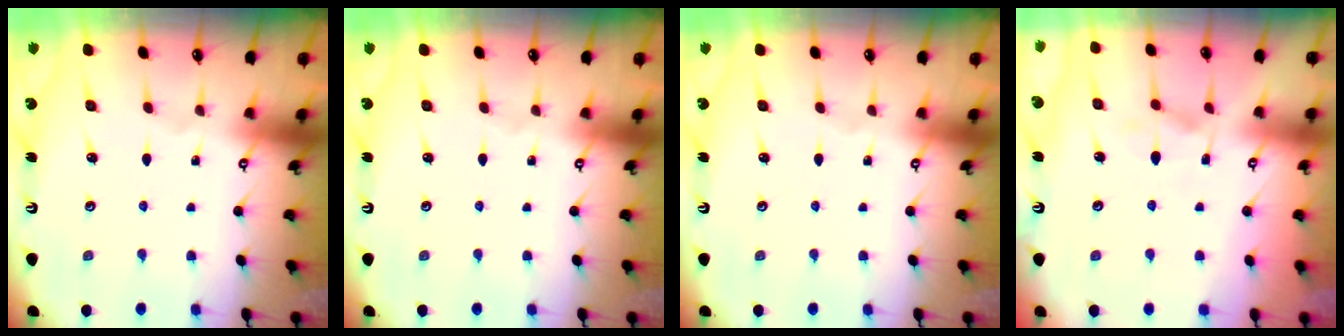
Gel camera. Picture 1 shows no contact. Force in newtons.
{"total": 0.0}
{"total": 0.0}
{"total": 1.2, "press": 0.8, "slide": 0.9}